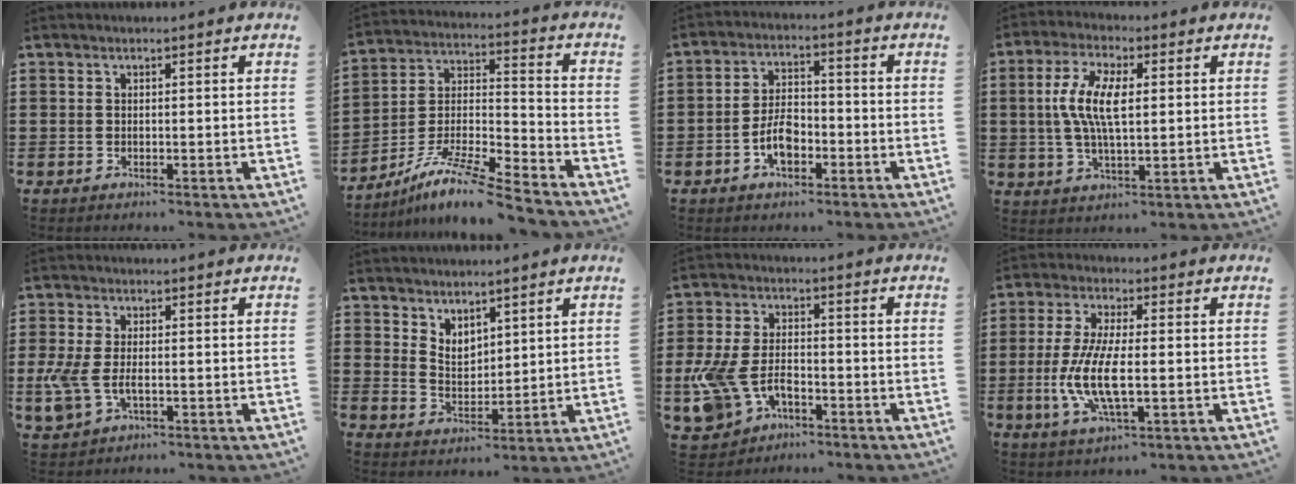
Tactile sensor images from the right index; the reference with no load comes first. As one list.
[{"total": 10.5, "force": [-8.9, 0.7, 5.5], "torque": [-0.106, 0.007, -0.180]}, {"total": 5.4, "force": [-2.3, 2.9, 4.0], "torque": [-0.085, 0.005, -0.045]}, {"total": 8.1, "force": [0.6, 3.2, 7.4], "torque": [-0.161, 0.006, 0.004]}, {"total": 4.4, "force": [-0.9, 2.3, 3.6], "torque": [-0.098, -0.008, -0.023]}, {"total": 3.7, "force": [3.1, 2.0, 0.4], "torque": [-0.021, 0.000, 0.060]}, {"total": 7.8, "force": [-3.6, 4.6, 5.2], "torque": [-0.137, 0.004, -0.072]}, {"total": 8.5, "force": [-1.9, 2.7, 7.8], "torque": [-0.178, -0.014, -0.042]}]